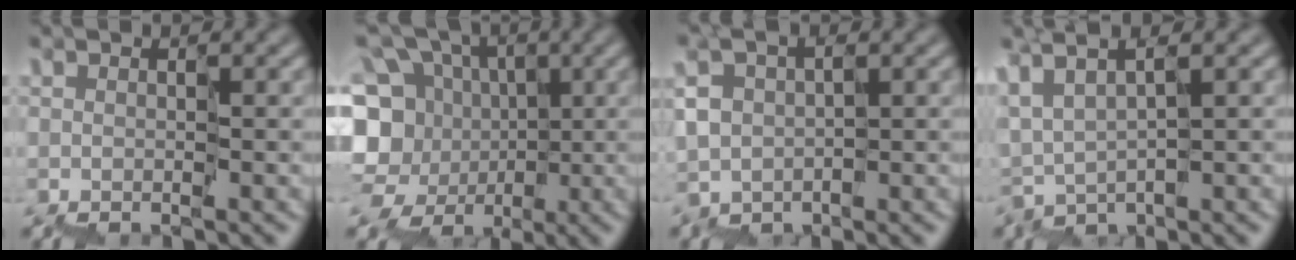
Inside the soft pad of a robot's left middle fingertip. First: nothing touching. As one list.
[{"total": 7.4, "force": [-1.4, 6.5, 3.3], "torque": [-0.072, 0.017, -0.039]}, {"total": 2.1, "force": [-0.2, 1.9, 0.8], "torque": [-0.022, 0.011, -0.008]}, {"total": 2.4, "force": [1.5, 0.6, 1.7], "torque": [-0.054, 0.008, 0.032]}]